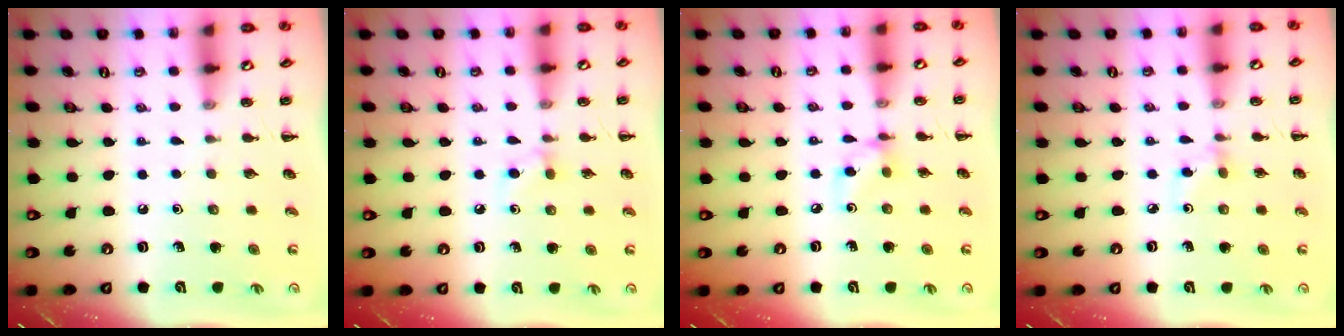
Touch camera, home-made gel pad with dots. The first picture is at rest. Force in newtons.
{"total": 5.0, "press": 4.6, "slide": 2.0}
{"total": 5.6, "press": 5.6, "slide": 0.3}
{"total": 2.6, "press": 2.5, "slide": 0.8}